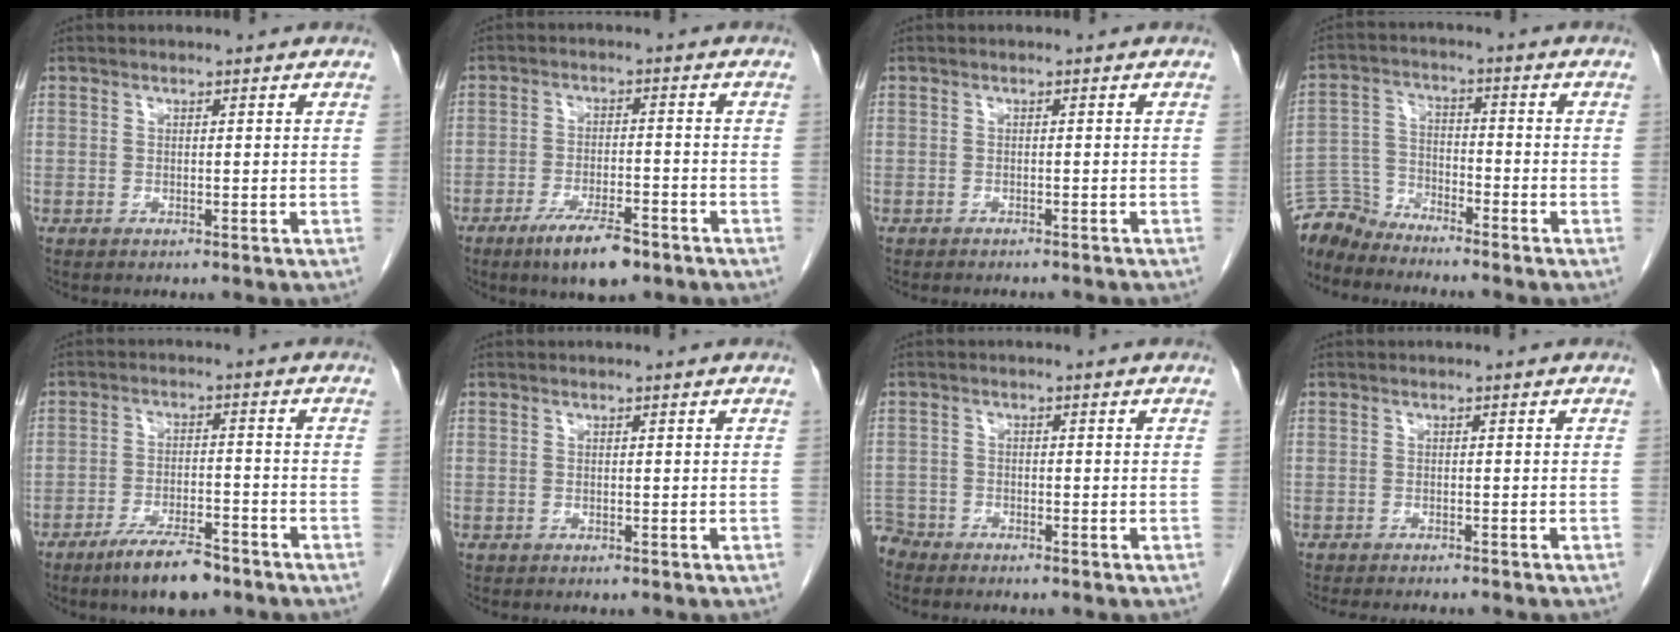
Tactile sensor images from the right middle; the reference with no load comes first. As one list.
[{"total": 7.6, "force": [-5.1, 1.8, 5.3], "torque": [-0.096, -0.008, -0.082]}, {"total": 5.6, "force": [-5.0, 1.2, 2.2], "torque": [-0.025, -0.006, -0.058]}, {"total": 6.3, "force": [-6.2, 0.8, -0.6], "torque": [0.003, 0.004, -0.125]}, {"total": 7.9, "force": [-5.9, 1.8, 4.9], "torque": [-0.087, -0.008, -0.099]}, {"total": 0.0}, {"total": 3.3, "force": [-3.2, 0.8, -0.5], "torque": [0.008, -0.006, -0.063]}, {"total": 7.4, "force": [-6.5, 1.0, 3.4], "torque": [-0.035, -0.009, -0.087]}]